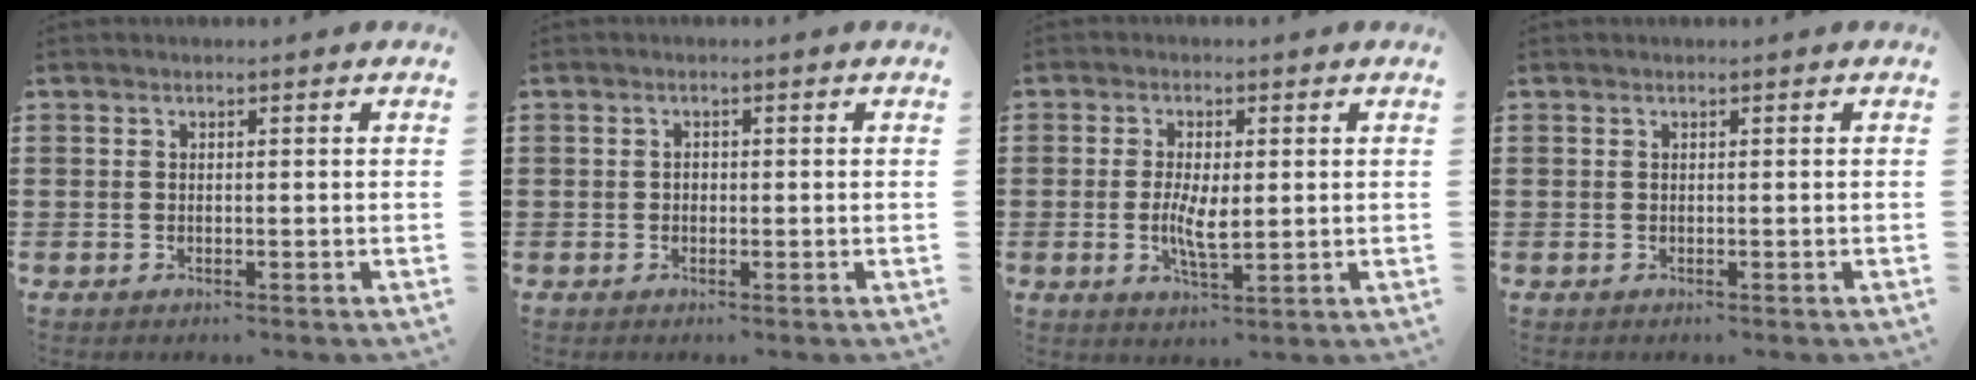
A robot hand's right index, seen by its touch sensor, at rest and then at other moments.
{"total": 0.8, "force": [-0.2, 0.6, 0.4], "torque": [-0.011, 0.001, -0.004]}
{"total": 5.2, "force": [-0.2, 1.9, 4.8], "torque": [-0.094, 0.000, -0.005]}
{"total": 0.0}